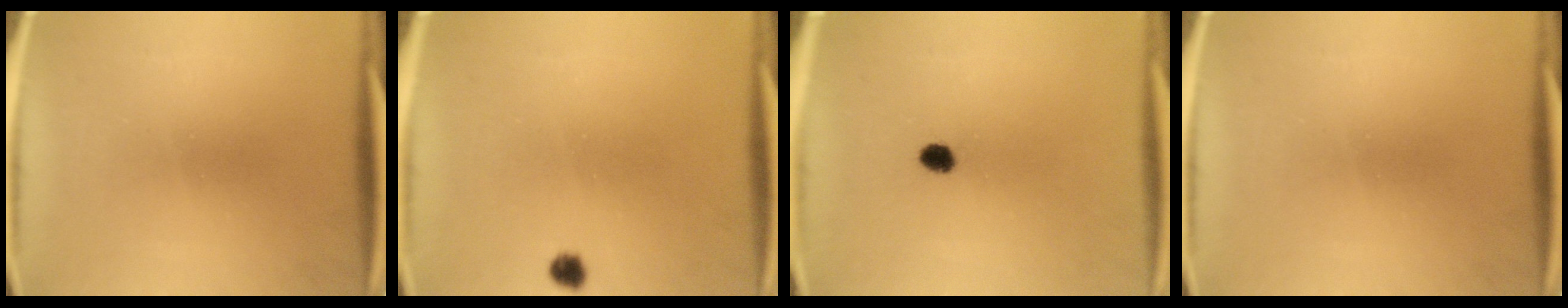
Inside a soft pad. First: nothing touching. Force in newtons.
{"total": 1.8}
{"total": 2.3}
{"total": 0.0}